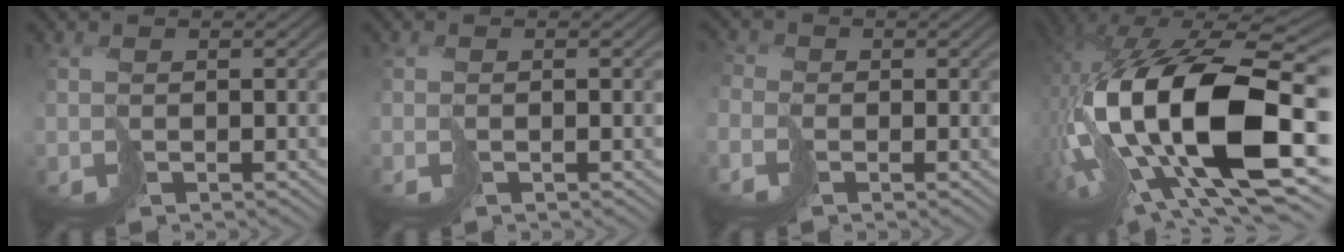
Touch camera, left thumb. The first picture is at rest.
{"total": 0.9, "force": [-0.2, 0.1, 0.9], "torque": [-0.016, 0.000, -0.006]}
{"total": 2.9, "force": [-1.4, 2.2, 1.4], "torque": [-0.046, -0.007, -0.034]}
{"total": 20.4, "force": [-0.4, 10.7, 17.3], "torque": [-0.350, -0.036, 0.010]}